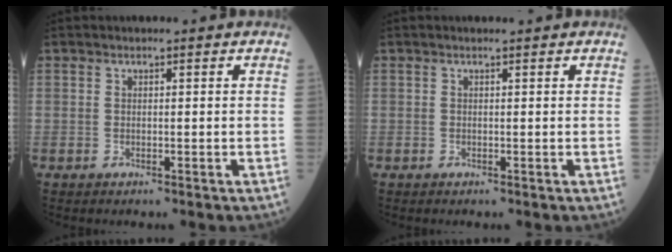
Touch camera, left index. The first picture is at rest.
{"total": 0.7, "force": [0.6, 0.0, 0.3], "torque": [-0.004, 0.005, 0.009]}